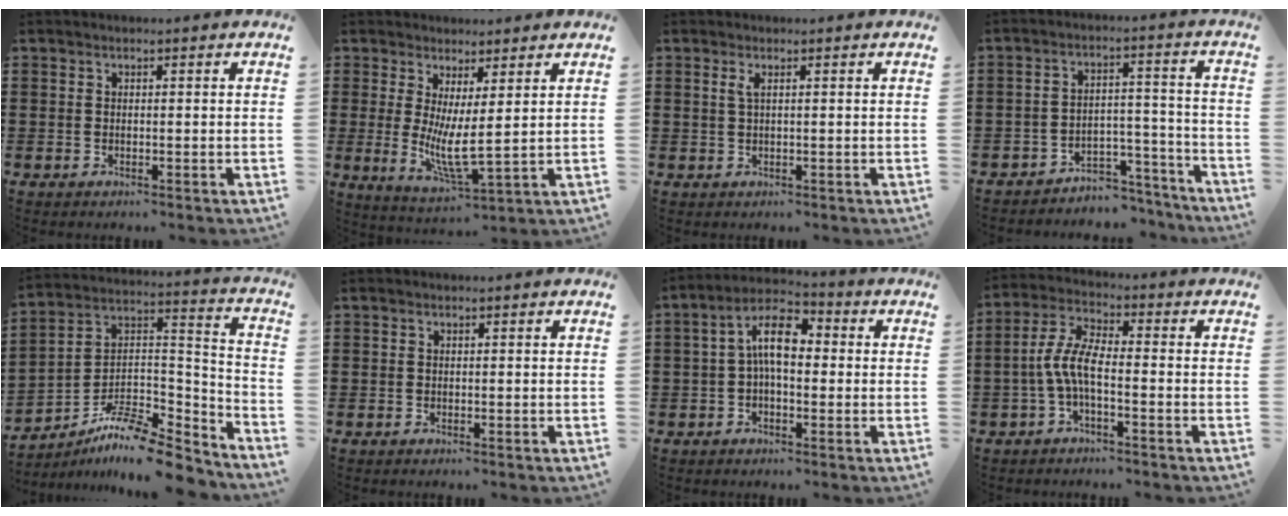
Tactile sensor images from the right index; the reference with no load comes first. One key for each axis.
{"total": 6.4, "fx": 1.5, "fy": 1.5, "fz": 6.0, "tx": -0.107, "ty": -0.020, "tz": 0.028}
{"total": 1.2, "fx": 0.4, "fy": 0.1, "fz": 1.1, "tx": -0.023, "ty": 0.001, "tz": 0.006}
{"total": 4.3, "fx": -4.0, "fy": 1.4, "fz": 0.8, "tx": -0.019, "ty": 0.007, "tz": -0.081}
{"total": 10.5, "fx": -9.0, "fy": 2.2, "fz": 5.1, "tx": -0.100, "ty": 0.014, "tz": -0.181}
{"total": 0.0}
{"total": 7.9, "fx": 0.3, "fy": 3.5, "fz": 7.1, "tx": -0.147, "ty": 0.011, "tz": 0.002}
{"total": 6.0, "fx": -2.0, "fy": 1.7, "fz": 5.4, "tx": -0.131, "ty": -0.008, "tz": -0.045}